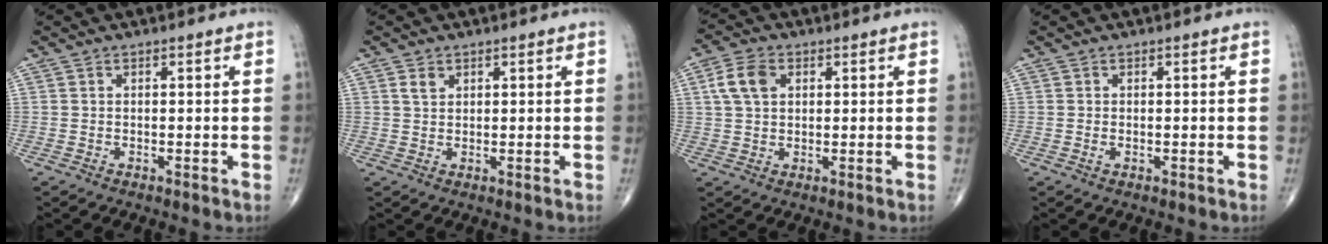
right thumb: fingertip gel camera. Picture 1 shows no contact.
{"total": 2.0, "force": [1.1, 1.4, 1.0], "torque": [-0.015, -0.002, 0.022]}
{"total": 6.5, "force": [1.9, 4.4, 4.4], "torque": [-0.086, 0.009, 0.034]}
{"total": 0.5, "force": [-0.1, 0.3, 0.4], "torque": [-0.011, 0.001, -0.001]}